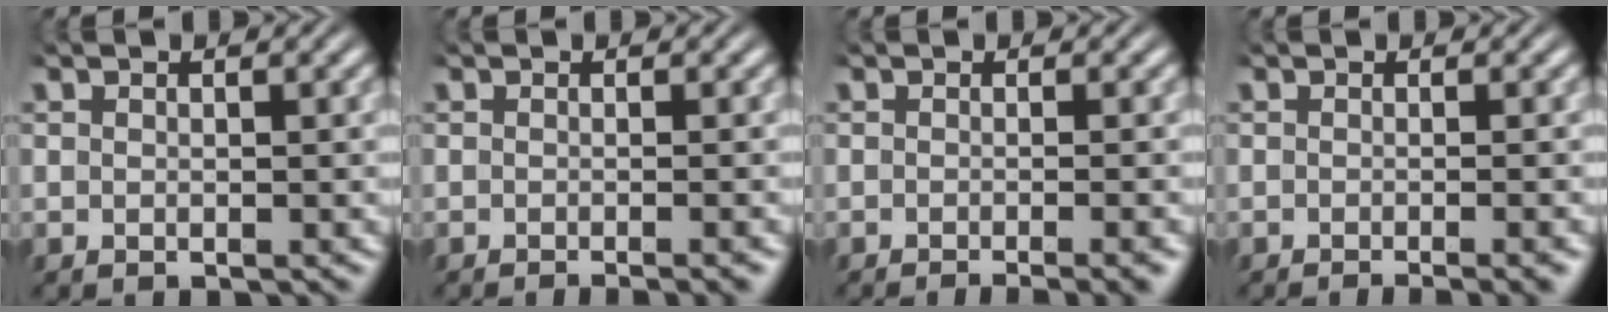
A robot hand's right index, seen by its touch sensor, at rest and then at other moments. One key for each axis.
{"total": 1.5, "fx": -1.4, "fy": -0.3, "fz": 0.5, "tx": 0.000, "ty": 0.003, "tz": -0.024}
{"total": 2.6, "fx": -2.3, "fy": -0.1, "fz": 1.1, "tx": -0.003, "ty": 0.002, "tz": -0.039}
{"total": 2.1, "fx": -1.8, "fy": -0.2, "fz": 0.9, "tx": -0.003, "ty": 0.003, "tz": -0.031}